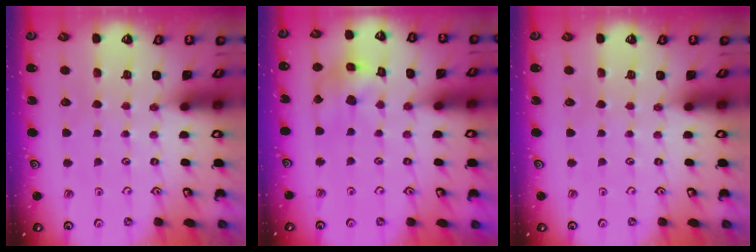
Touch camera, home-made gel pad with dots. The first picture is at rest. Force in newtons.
{"total": 11.2, "press": 11.1, "slide": 1.5}
{"total": 0.0}